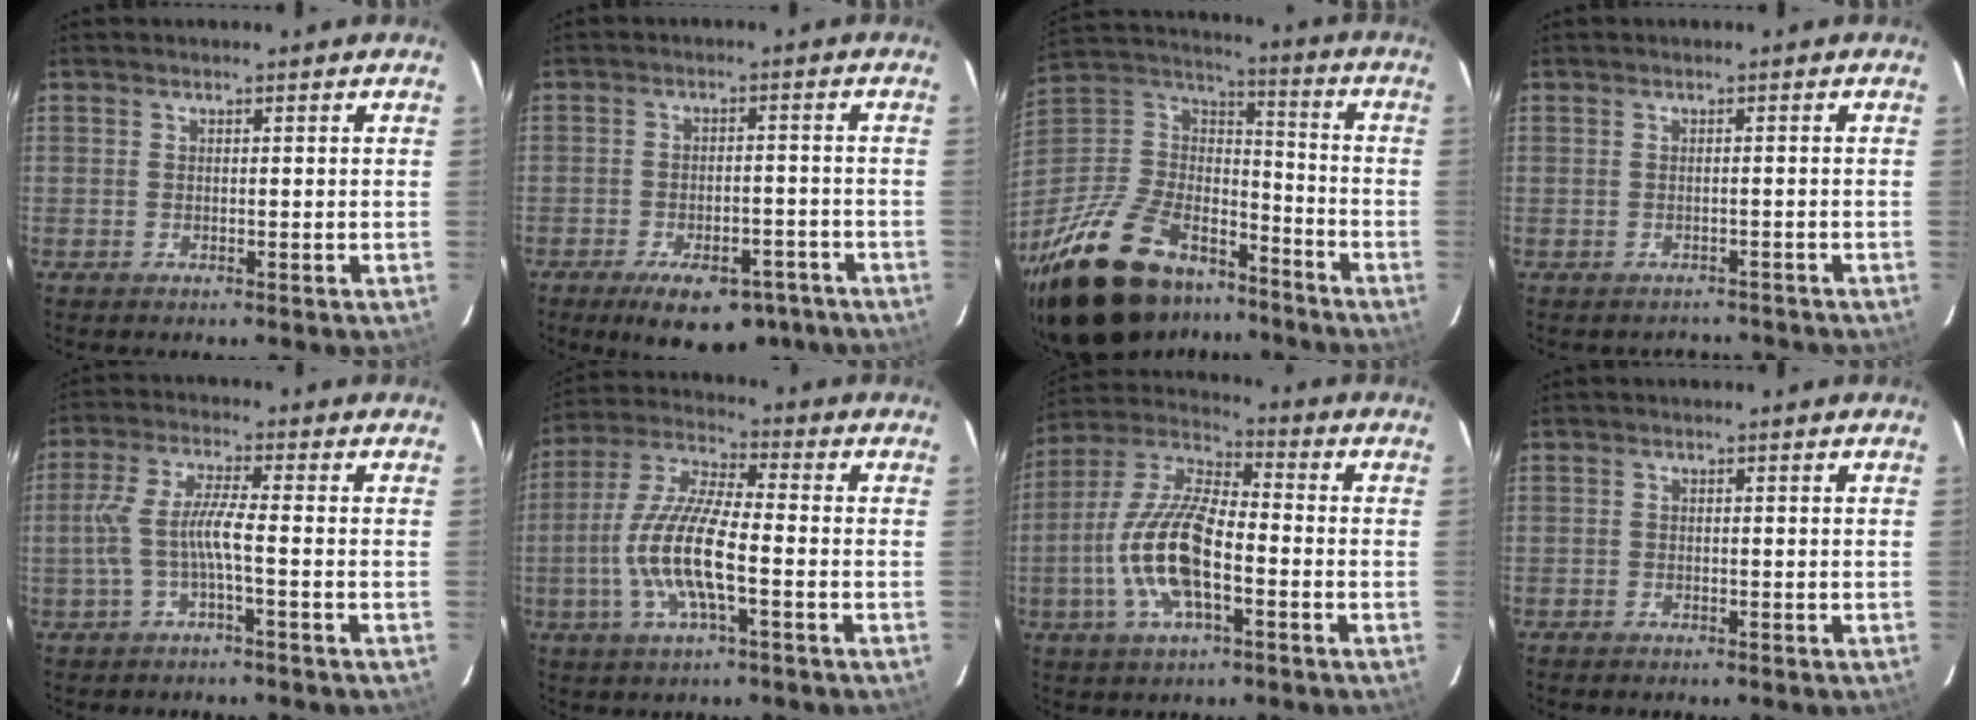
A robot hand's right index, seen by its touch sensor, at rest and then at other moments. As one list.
[{"total": 12.7, "force": [-8.8, 5.7, 7.2], "torque": [-0.130, -0.003, -0.118]}, {"total": 30.3, "force": [-21.2, 15.3, 15.3], "torque": [-0.327, 0.014, -0.325]}, {"total": 3.4, "force": [-3.1, 1.4, 0.2], "torque": [0.005, 0.008, -0.033]}, {"total": 6.4, "force": [-1.9, 0.2, 6.0], "torque": [-0.134, 0.003, -0.030]}, {"total": 13.0, "force": [-3.4, 3.0, 12.2], "torque": [-0.255, -0.003, -0.067]}, {"total": 15.2, "force": [-4.3, 5.7, 13.4], "torque": [-0.279, 0.000, -0.087]}, {"total": 1.0, "force": [-0.8, 0.6, 0.0], "torque": [-0.004, 0.003, -0.014]}]